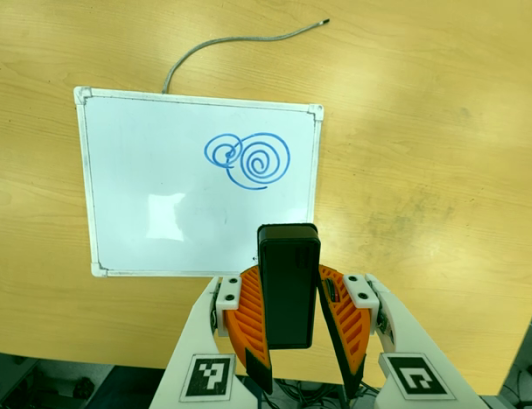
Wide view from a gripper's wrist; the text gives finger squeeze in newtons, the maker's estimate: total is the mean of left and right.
{"total": 5.8, "left": 5.5, "right": 6.0}